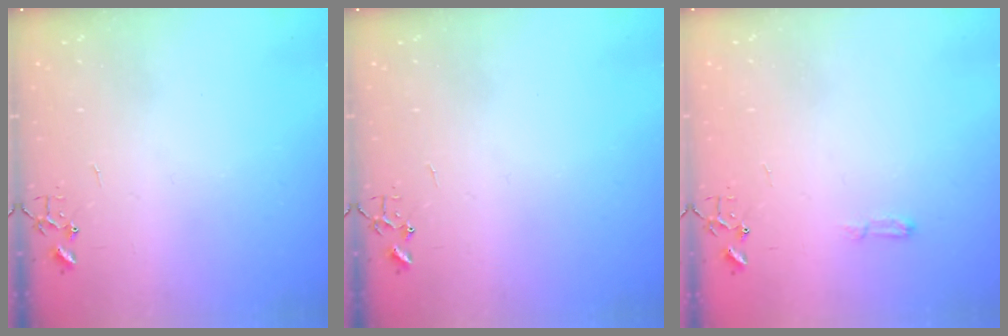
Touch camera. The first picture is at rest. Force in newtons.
{"total": 0.0}
{"total": 3.8, "press": 3.8, "slide": 0.5}